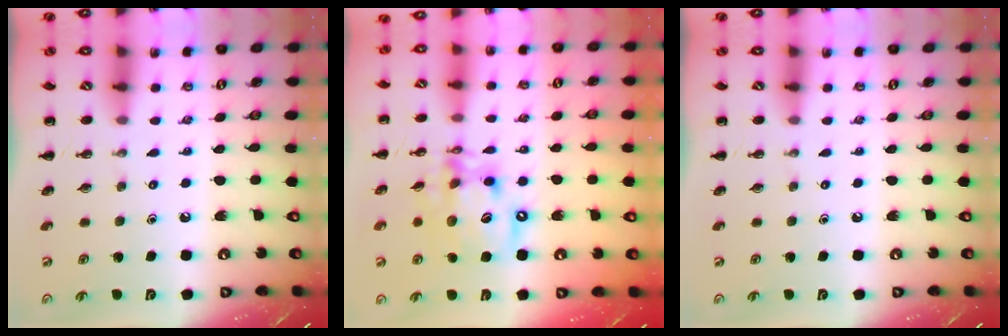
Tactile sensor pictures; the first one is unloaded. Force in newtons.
{"total": 13.1, "press": 12.8, "slide": 3.1}
{"total": 0.0}